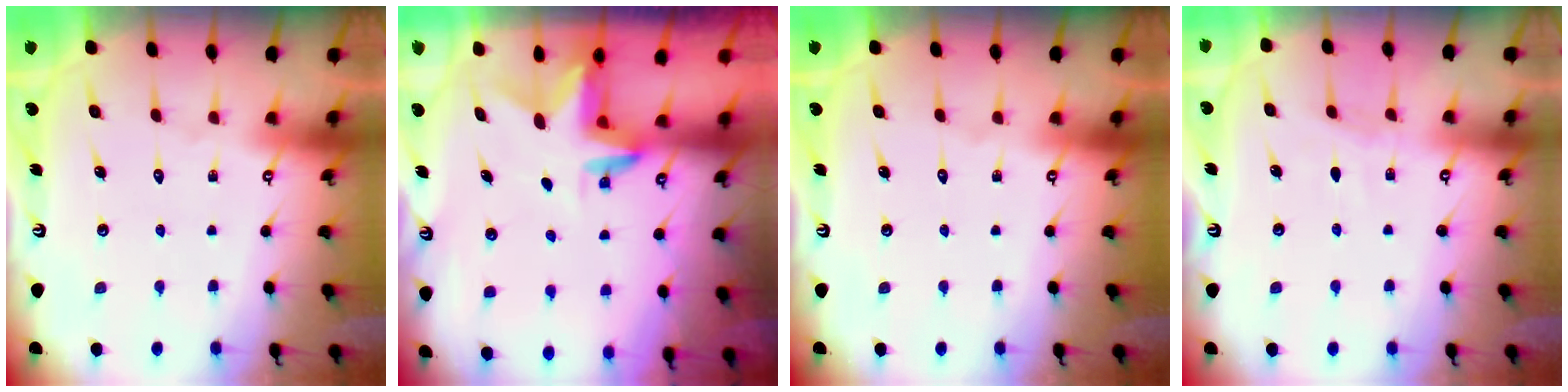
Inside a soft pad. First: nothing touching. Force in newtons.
{"total": 3.1, "press": 3.1, "slide": 0.2}
{"total": 0.0}
{"total": 2.4, "press": 2.4, "slide": 0.3}